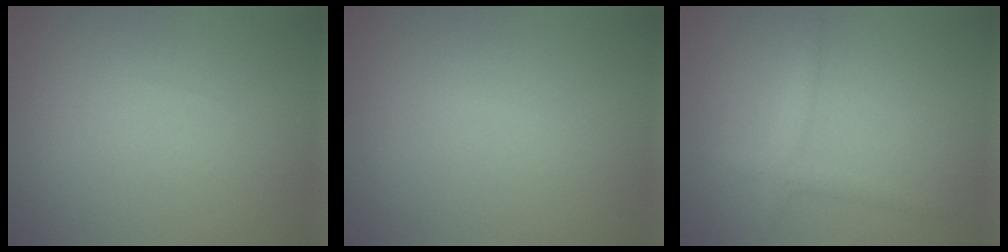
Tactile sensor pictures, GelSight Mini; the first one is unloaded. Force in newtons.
{"total": 0.0}
{"total": 1.9, "press": 1.9, "slide": 0.1}